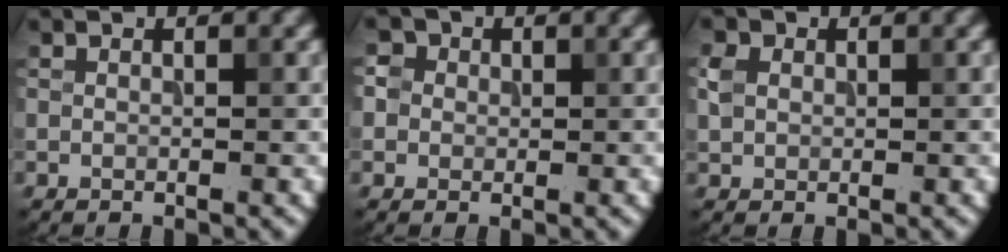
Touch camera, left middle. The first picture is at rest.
{"total": 3.2, "force": [1.2, 2.7, 1.2], "torque": [-0.006, 0.016, 0.001]}
{"total": 1.7, "force": [0.4, 1.5, 0.7], "torque": [-0.014, 0.003, 0.005]}